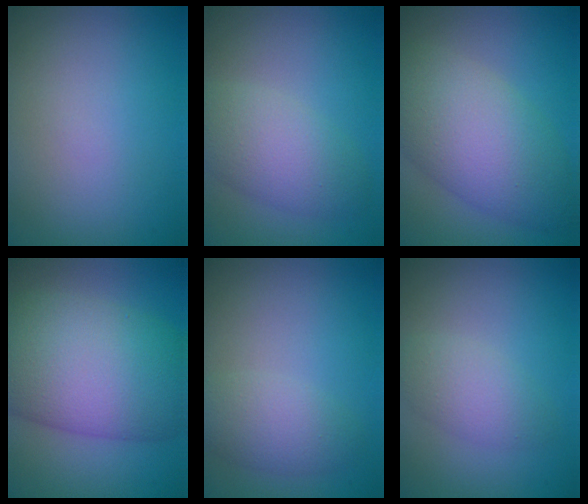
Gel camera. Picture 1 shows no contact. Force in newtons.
{"total": 4.4, "press": 4.4, "slide": 0.3}
{"total": 8.1, "press": 8.1, "slide": 0.2}
{"total": 11.7, "press": 11.7, "slide": 0.3}
{"total": 2.9, "press": 2.9, "slide": 0.1}
{"total": 2.7, "press": 2.7, "slide": 0.2}